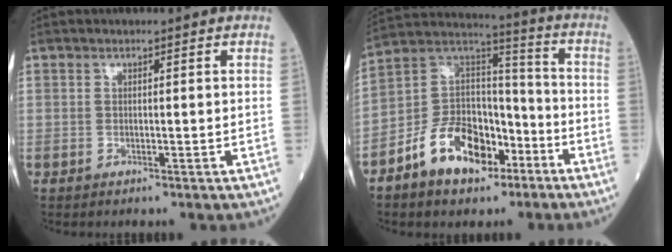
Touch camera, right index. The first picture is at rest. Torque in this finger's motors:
{"motor_torque": [0.50, -0.34, 0.32, 0.05]}